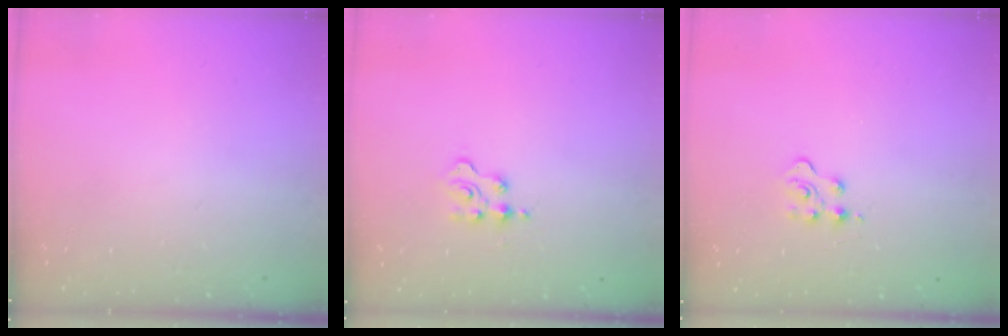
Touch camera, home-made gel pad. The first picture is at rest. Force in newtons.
{"total": 2.4, "press": 2.4, "slide": 0.3}
{"total": 4.1, "press": 4.1, "slide": 0.4}